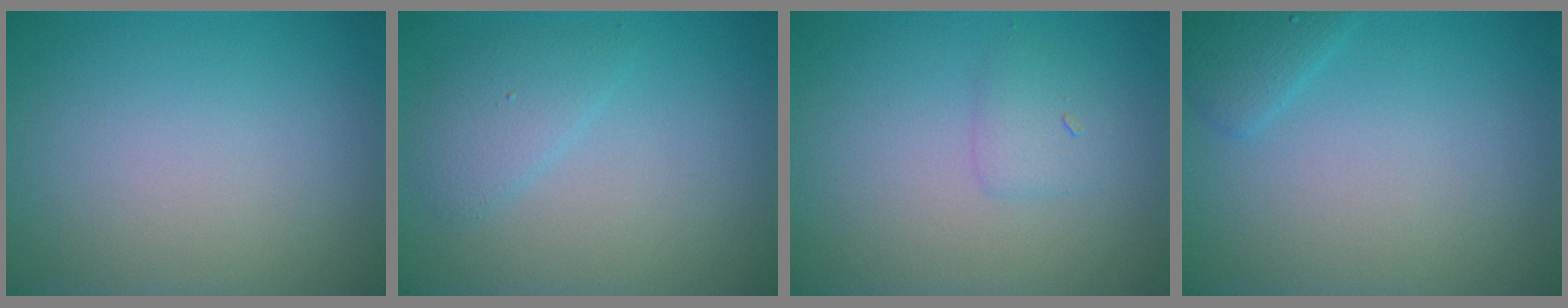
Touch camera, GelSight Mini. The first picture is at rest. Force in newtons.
{"total": 2.0, "press": 2.0, "slide": 0.2}
{"total": 1.5, "press": 1.5, "slide": 0.2}
{"total": 1.6, "press": 1.6, "slide": 0.1}